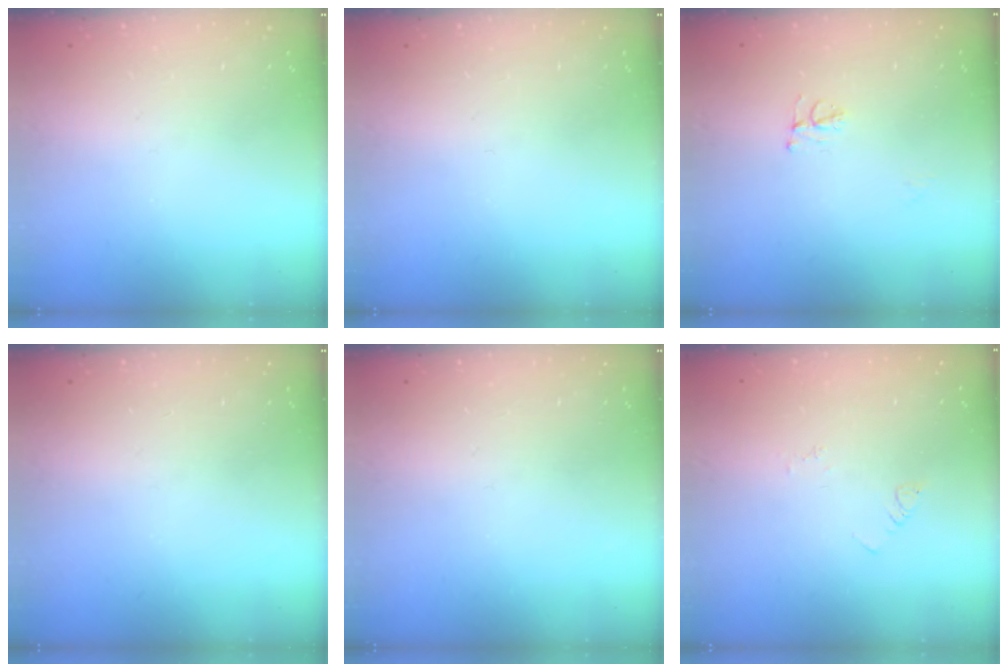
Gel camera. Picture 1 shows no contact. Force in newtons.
{"total": 0.0}
{"total": 4.7, "press": 4.6, "slide": 0.4}
{"total": 0.0}
{"total": 0.0}
{"total": 2.5, "press": 2.5, "slide": 0.4}